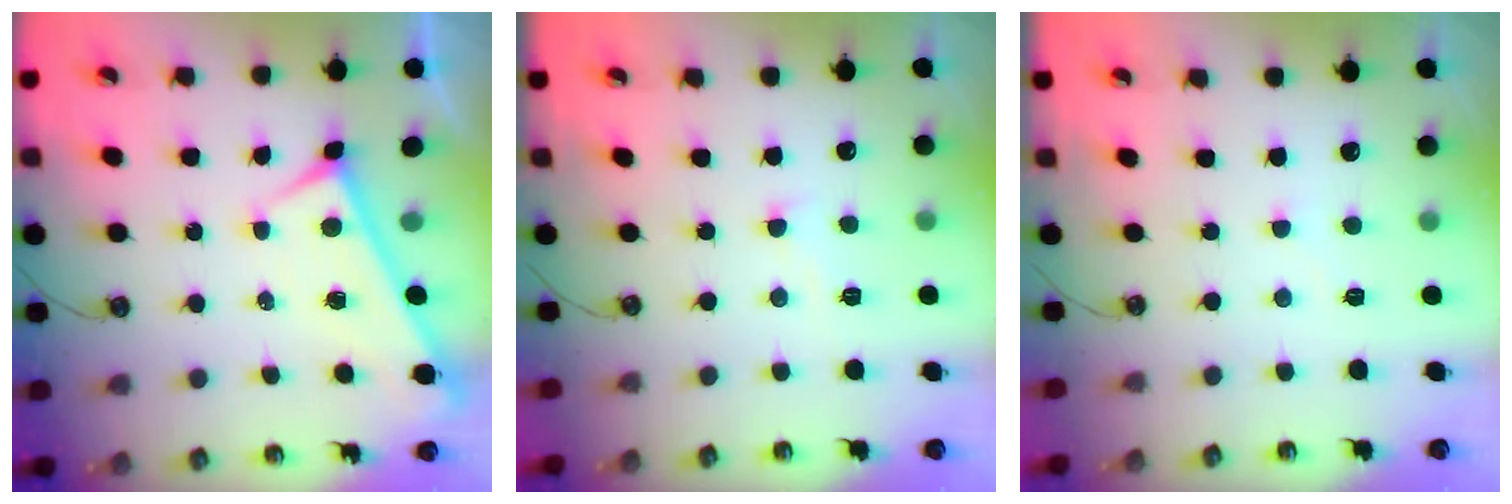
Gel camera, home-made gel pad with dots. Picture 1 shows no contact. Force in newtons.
{"total": 2.3, "press": 2.2, "slide": 0.5}
{"total": 5.5, "press": 5.5, "slide": 0.3}